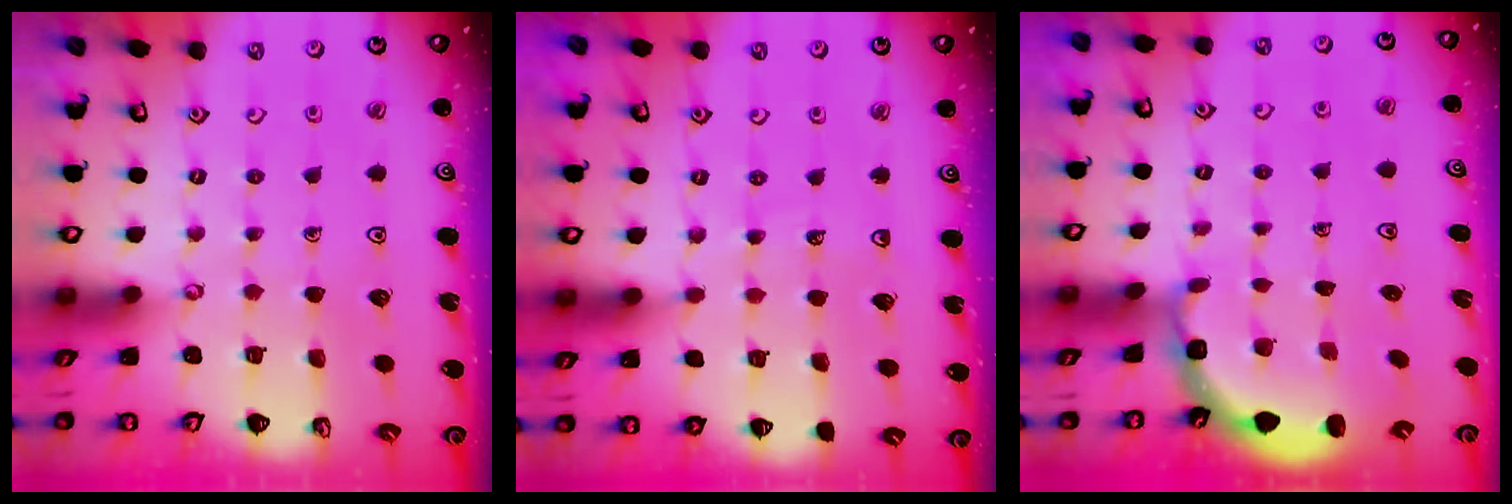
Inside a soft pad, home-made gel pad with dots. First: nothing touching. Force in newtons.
{"total": 2.9, "press": 2.9, "slide": 0.3}
{"total": 2.0, "press": 1.8, "slide": 0.8}